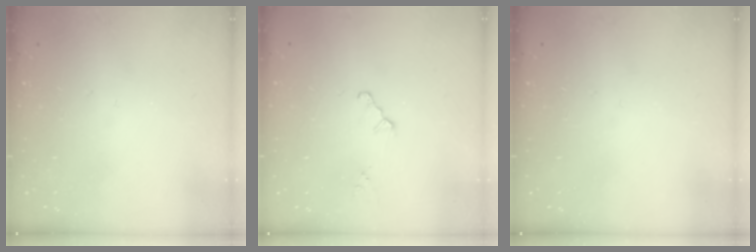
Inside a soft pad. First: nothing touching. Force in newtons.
{"total": 0.9, "press": 0.8, "slide": 0.2}
{"total": 0.0}